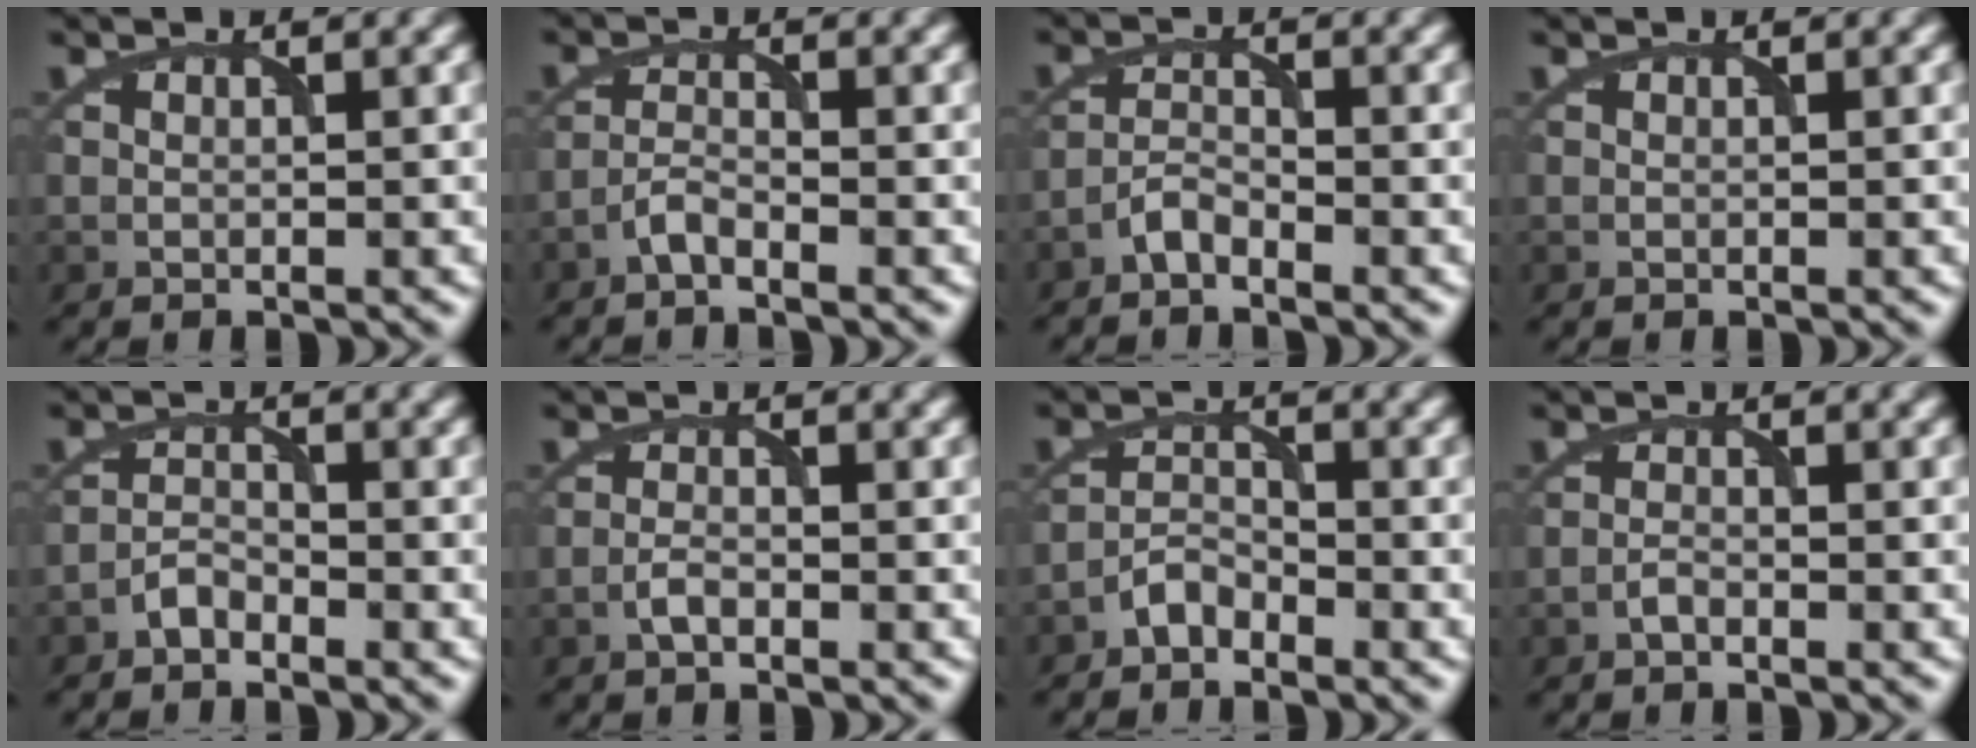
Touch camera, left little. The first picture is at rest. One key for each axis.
{"total": 1.7, "fx": -1.5, "fy": 0.3, "fz": 0.8, "tx": -0.016, "ty": 0.006, "tz": -0.033}
{"total": 1.9, "fx": -1.7, "fy": 0.4, "fz": 0.6, "tx": -0.012, "ty": 0.007, "tz": -0.037}
{"total": 0.0}
{"total": 1.6, "fx": -1.5, "fy": 0.5, "fz": 0.4, "tx": -0.004, "ty": 0.008, "tz": -0.031}
{"total": 1.3, "fx": -1.0, "fy": 0.5, "fz": 0.8, "tx": -0.016, "ty": 0.003, "tz": -0.020}
{"total": 2.0, "fx": -1.8, "fy": 0.7, "fz": 0.5, "tx": -0.005, "ty": 0.011, "tz": -0.038}
{"total": 0.9, "fx": -0.9, "fy": 0.2, "fz": 0.3, "tx": -0.006, "ty": 0.003, "tz": -0.016}